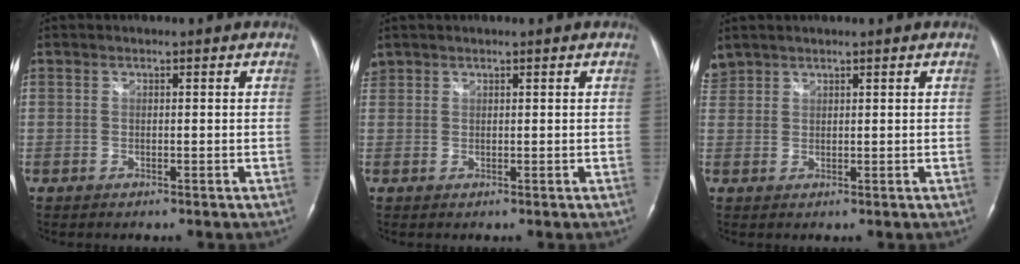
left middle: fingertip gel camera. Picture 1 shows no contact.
{"total": 1.3, "force": [1.1, 0.7, 0.0], "torque": [-0.005, 0.016, 0.024]}
{"total": 2.4, "force": [2.2, 0.9, 0.0], "torque": [-0.010, 0.018, 0.049]}